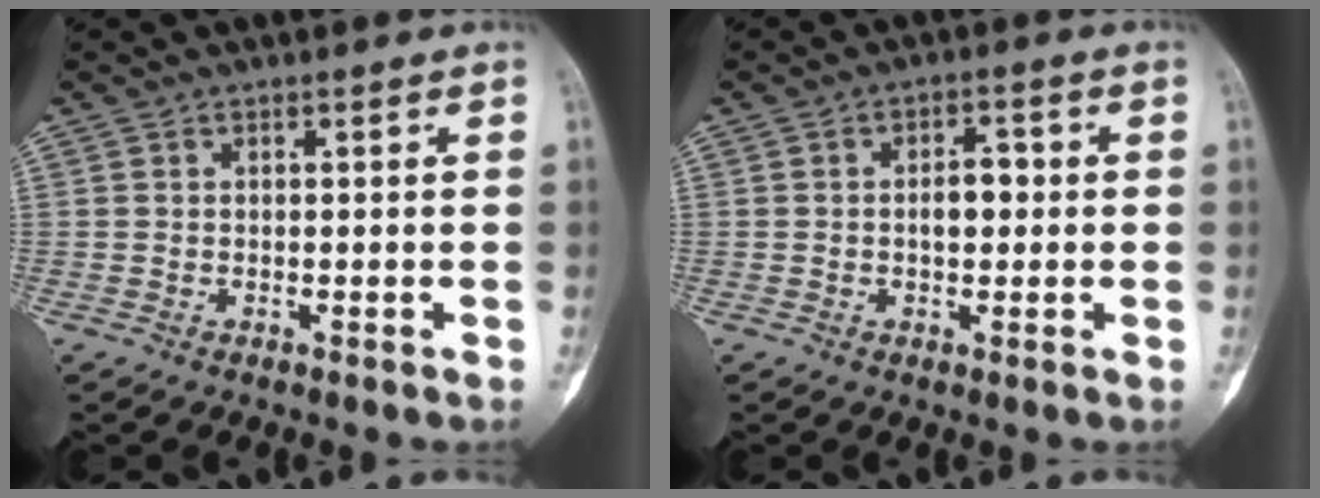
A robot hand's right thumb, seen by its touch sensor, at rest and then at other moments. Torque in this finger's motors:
{"motor_torque": [0.74, 0.56, 0.17, 0.02, 0.01]}